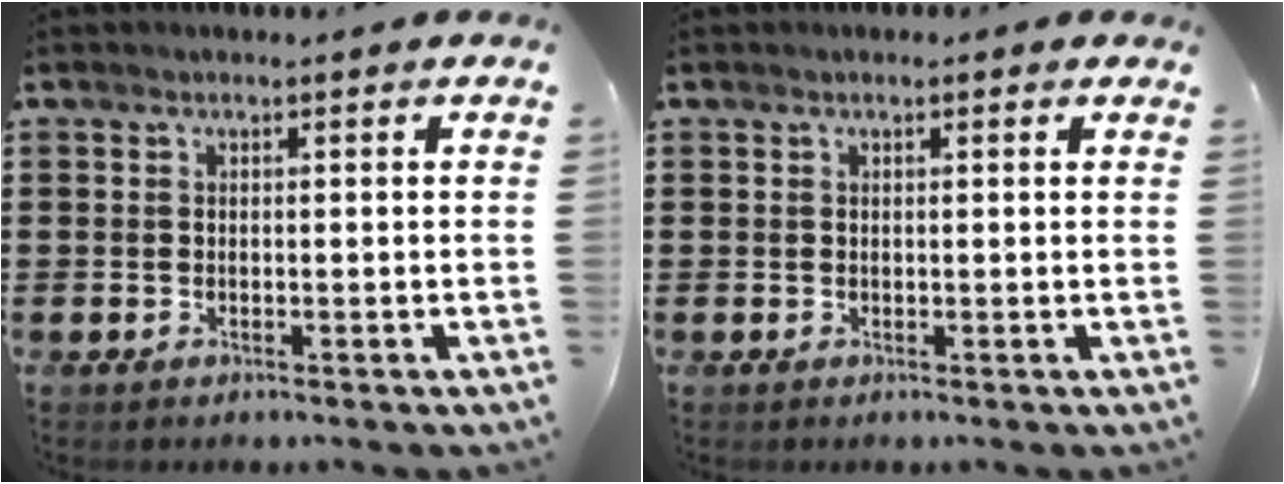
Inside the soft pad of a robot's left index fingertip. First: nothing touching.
{"total": 0.7, "force": [0.2, 0.7, 0.0], "torque": [-0.003, 0.007, 0.003]}